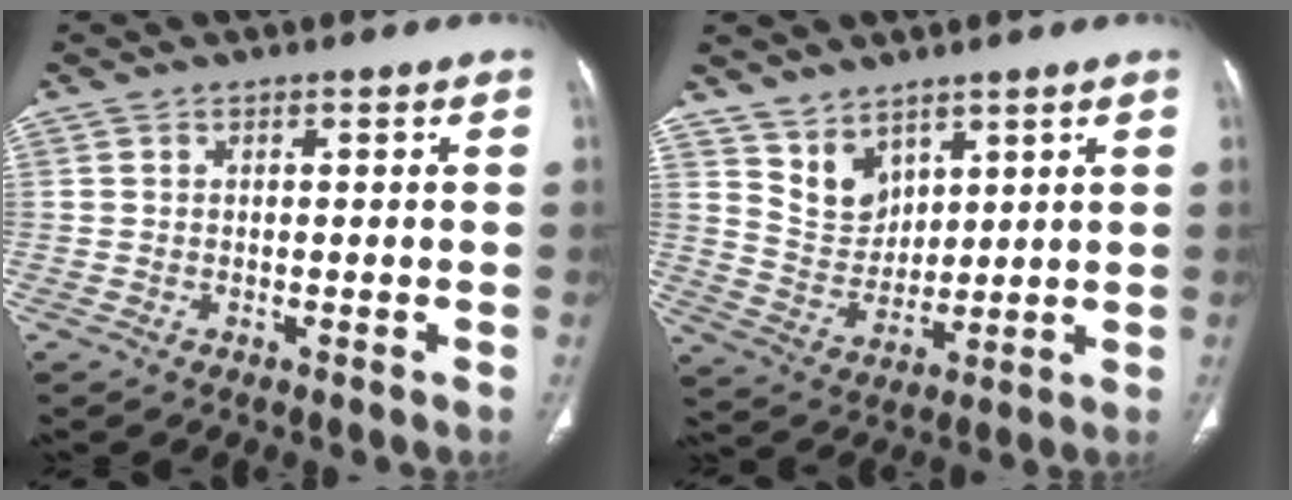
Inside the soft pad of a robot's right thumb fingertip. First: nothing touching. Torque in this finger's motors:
{"motor_torque": [-0.84, 0.89, -0.21, 0.39, 0.00]}